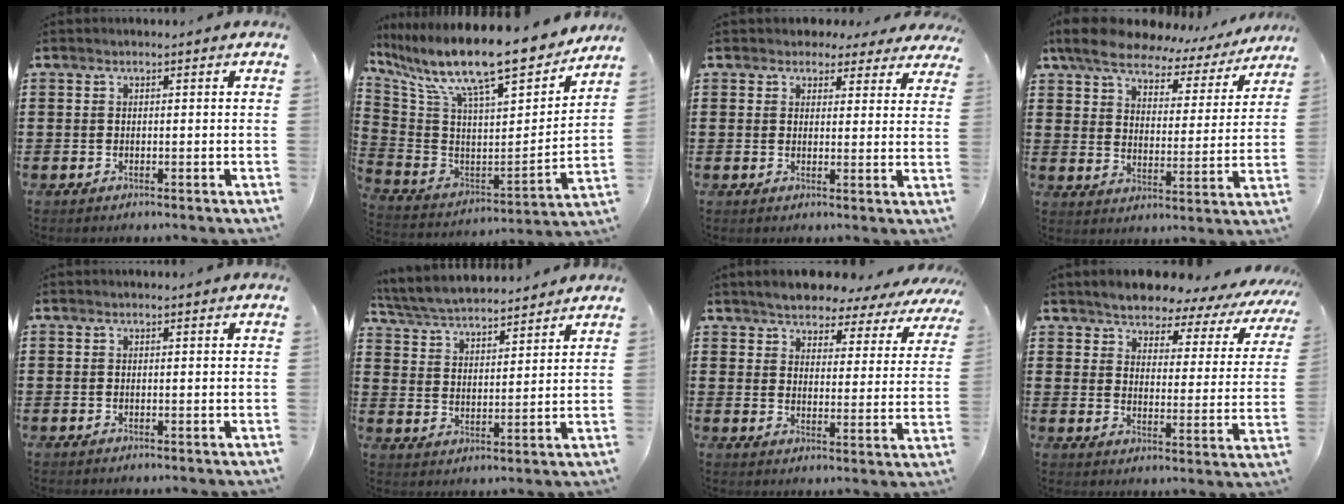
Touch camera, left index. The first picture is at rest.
{"total": 13.9, "force": [11.5, 1.6, 7.7], "torque": [-0.177, -0.087, 0.190]}
{"total": 3.3, "force": [2.8, 1.6, 0.4], "torque": [-0.015, -0.003, 0.051]}
{"total": 7.0, "force": [6.1, 2.4, 2.2], "torque": [-0.067, -0.033, 0.105]}
{"total": 0.0}
{"total": 5.0, "force": [5.0, 0.3, 0.9], "torque": [-0.042, -0.027, 0.086]}
{"total": 4.6, "force": [4.6, 0.7, 0.4], "torque": [-0.036, -0.029, 0.077]}
{"total": 4.8, "force": [4.6, 0.9, 0.9], "torque": [-0.047, -0.033, 0.075]}